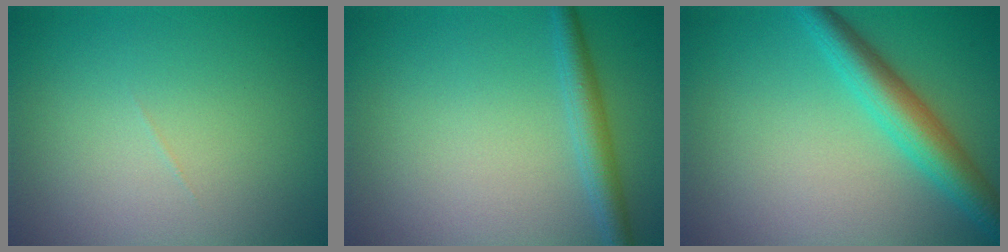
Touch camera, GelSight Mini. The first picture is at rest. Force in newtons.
{"total": 2.6, "press": 2.6, "slide": 0.0}
{"total": 4.7, "press": 4.7, "slide": 0.1}